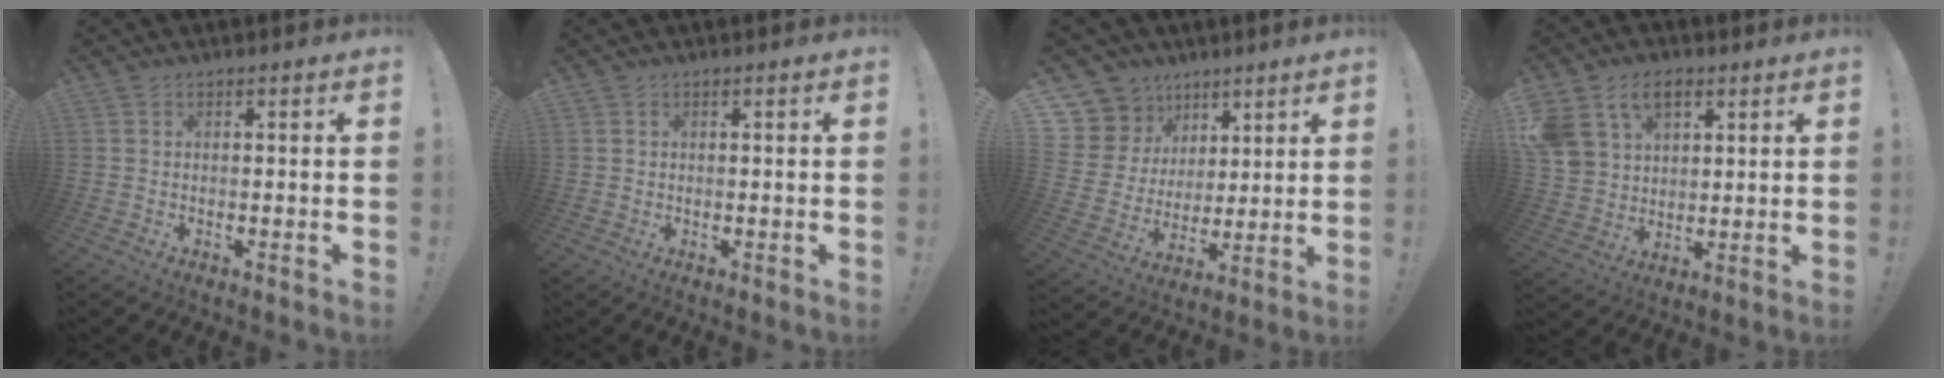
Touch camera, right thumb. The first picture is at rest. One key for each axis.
{"total": 0.8, "fx": 0.3, "fy": 0.8, "fz": 0.0, "tx": 0.009, "ty": -0.001, "tz": 0.003}
{"total": 13.1, "fx": 6.9, "fy": 10.5, "fz": 3.5, "tx": -0.058, "ty": -0.047, "tz": 0.152}
{"total": 13.2, "fx": 6.6, "fy": 9.4, "fz": 6.5, "tx": -0.115, "ty": -0.025, "tz": 0.132}